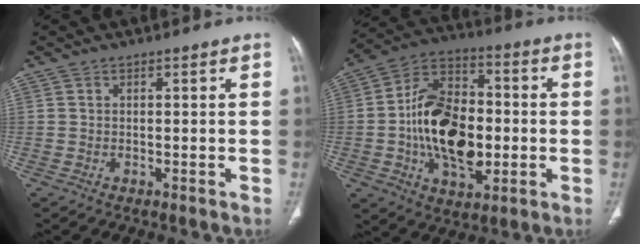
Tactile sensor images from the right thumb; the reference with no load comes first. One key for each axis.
{"total": 19.6, "fx": -1.9, "fy": 12.2, "fz": 15.2, "tx": -0.240, "ty": 0.022, "tz": -0.029}